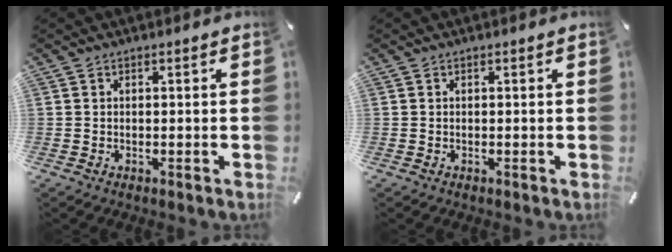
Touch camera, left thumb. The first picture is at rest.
{"total": 0.0}